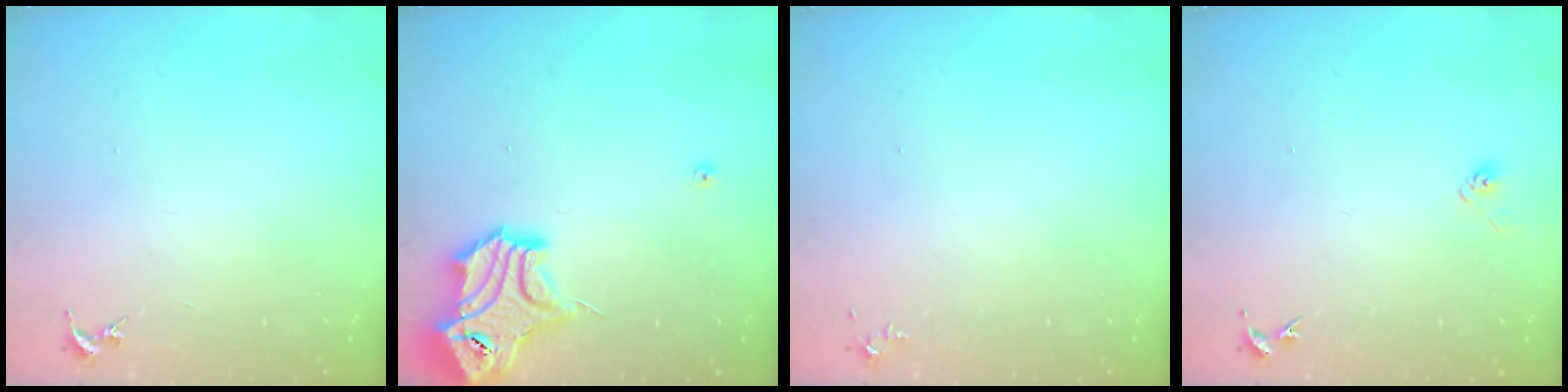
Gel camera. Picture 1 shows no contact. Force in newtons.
{"total": 18.1, "press": 17.9, "slide": 2.0}
{"total": 3.5, "press": 3.4, "slide": 0.5}
{"total": 2.8, "press": 2.6, "slide": 1.1}